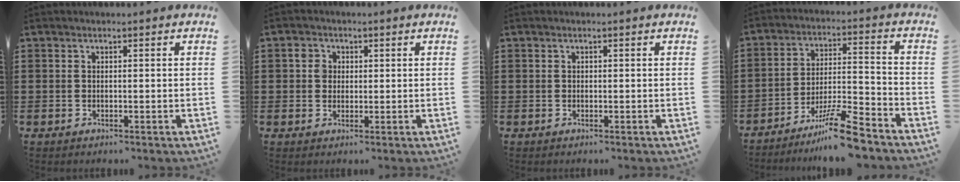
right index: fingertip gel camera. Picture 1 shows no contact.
{"total": 2.4, "force": [0.5, 2.1, 1.0], "torque": [-0.029, 0.010, 0.007]}
{"total": 0.0}
{"total": 10.4, "force": [-8.4, 0.7, 6.2], "torque": [-0.101, 0.021, -0.158]}